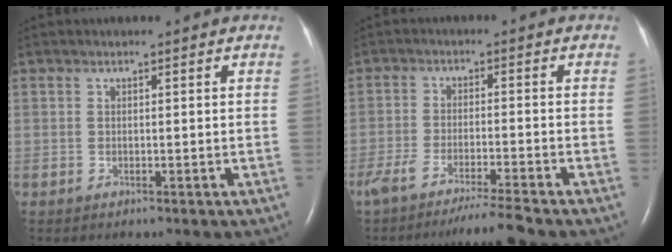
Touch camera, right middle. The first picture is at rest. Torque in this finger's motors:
{"motor_torque": [0.03, -0.01, 0.10, 0.07]}